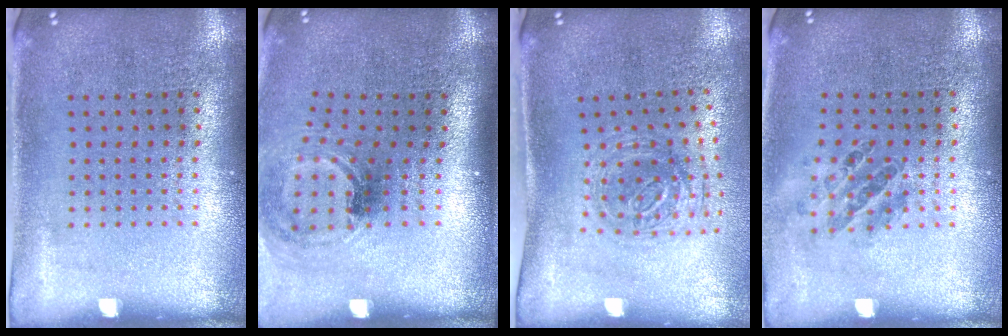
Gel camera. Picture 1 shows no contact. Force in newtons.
{"total": 1.3, "press": 1.0, "slide": 0.7}
{"total": 1.1, "press": 1.0, "slide": 0.4}
{"total": 0.9, "press": 0.9, "slide": 0.3}